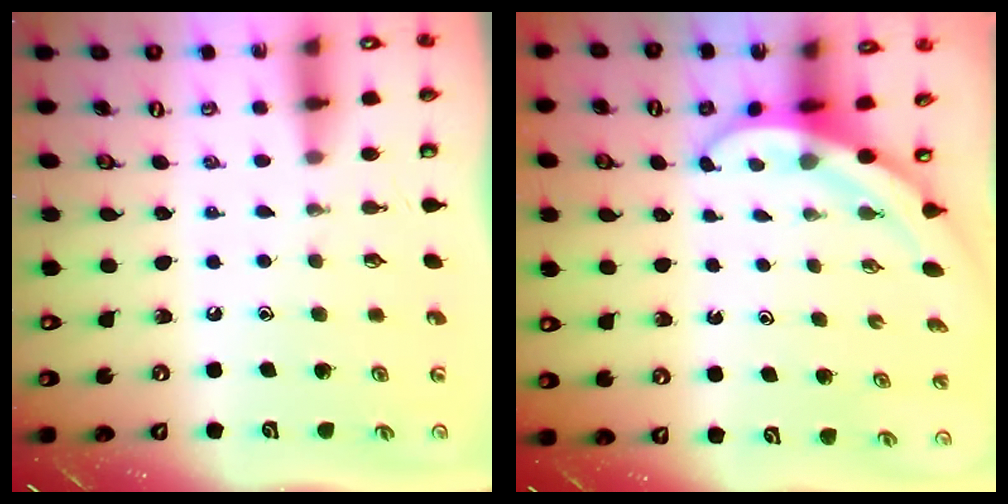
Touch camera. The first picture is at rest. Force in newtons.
{"total": 3.9, "press": 3.9, "slide": 0.2}